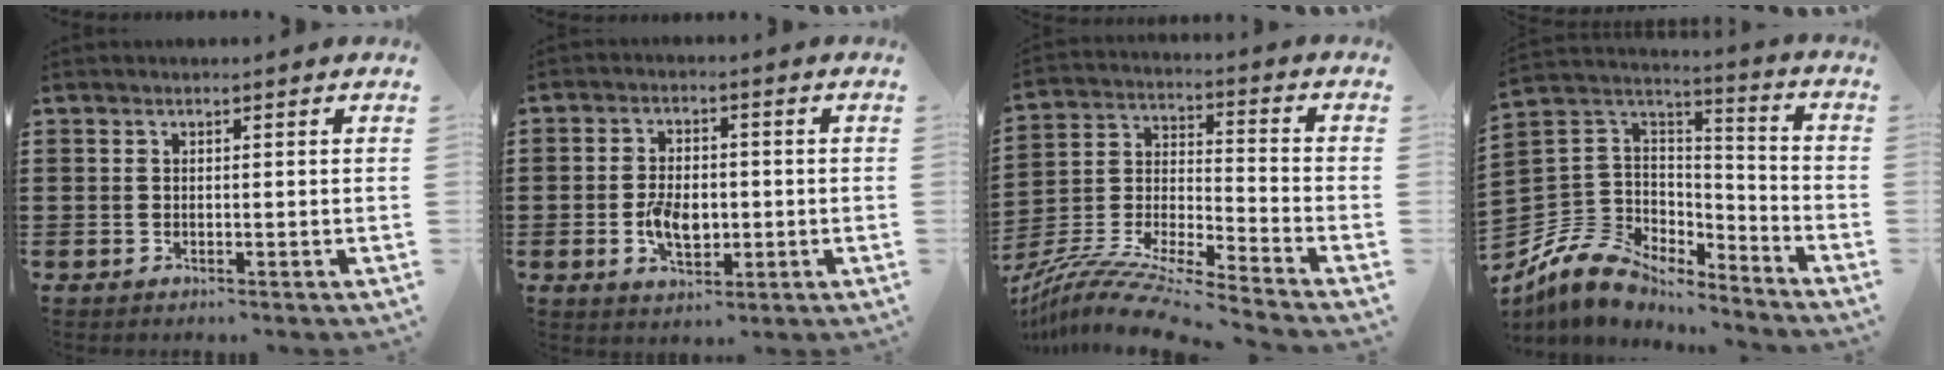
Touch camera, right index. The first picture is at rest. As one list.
[{"total": 5.5, "force": [-0.9, 3.2, 4.4], "torque": [-0.087, 0.000, -0.020]}, {"total": 10.1, "force": [-9.4, 0.0, 3.8], "torque": [-0.084, -0.003, -0.195]}, {"total": 9.1, "force": [-6.5, 5.9, 2.3], "torque": [-0.078, 0.009, -0.126]}]